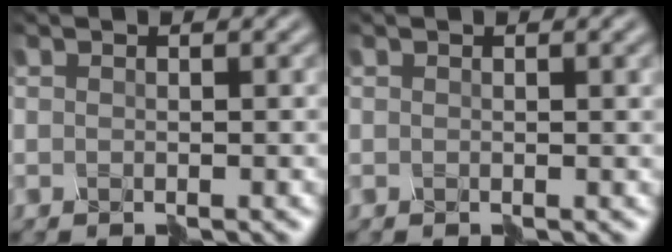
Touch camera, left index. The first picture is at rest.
{"total": 1.1, "force": [0.4, 0.3, 1.0], "torque": [-0.012, 0.006, 0.006]}